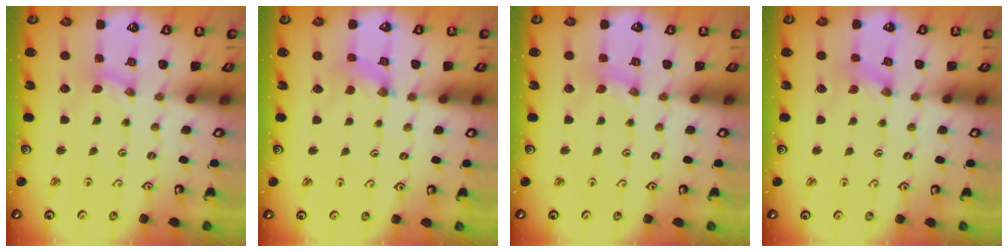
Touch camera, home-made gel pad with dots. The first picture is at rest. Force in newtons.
{"total": 1.4, "press": 1.3, "slide": 0.3}
{"total": 0.0}
{"total": 0.0}